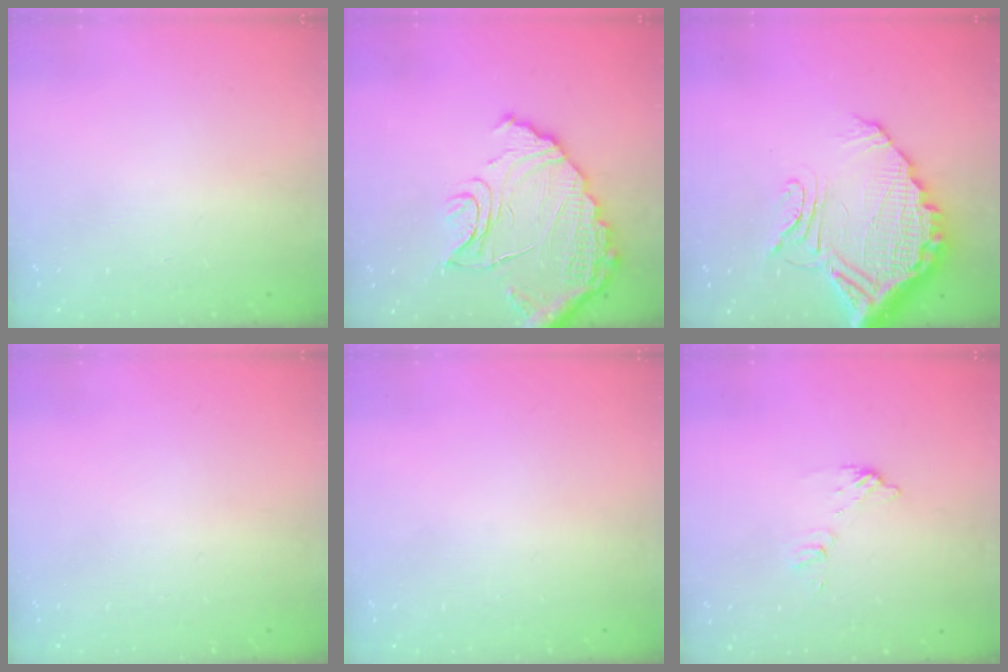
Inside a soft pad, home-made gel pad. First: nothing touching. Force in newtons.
{"total": 17.4, "press": 17.3, "slide": 1.3}
{"total": 17.9, "press": 17.8, "slide": 1.5}
{"total": 0.0}
{"total": 0.0}
{"total": 6.7, "press": 6.7, "slide": 0.2}